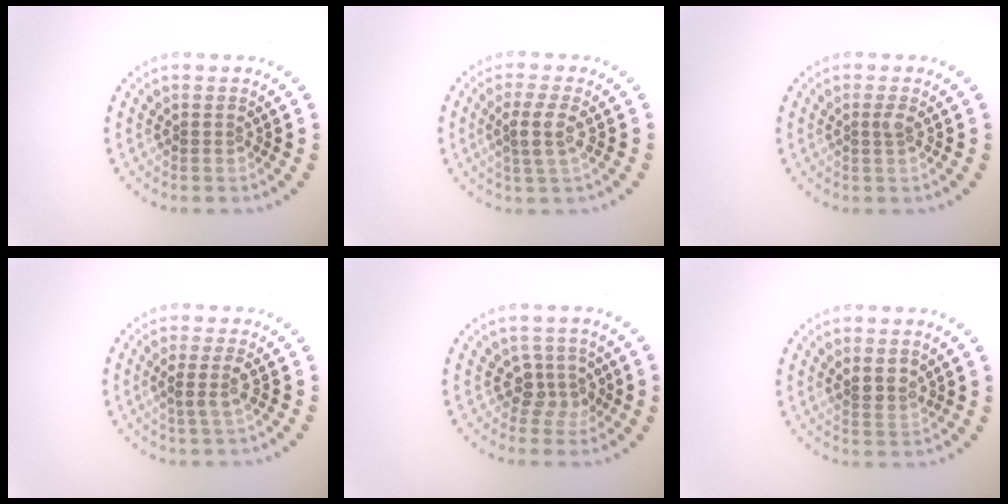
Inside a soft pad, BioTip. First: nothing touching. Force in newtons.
{"total": 2.7, "press": 2.3, "slide": 1.4}
{"total": 0.8, "press": 0.5, "slide": 0.5}
{"total": 1.9, "press": 1.4, "slide": 1.3}
{"total": 2.5, "press": 2.0, "slide": 1.5}
{"total": 2.1, "press": 1.9, "slide": 0.9}